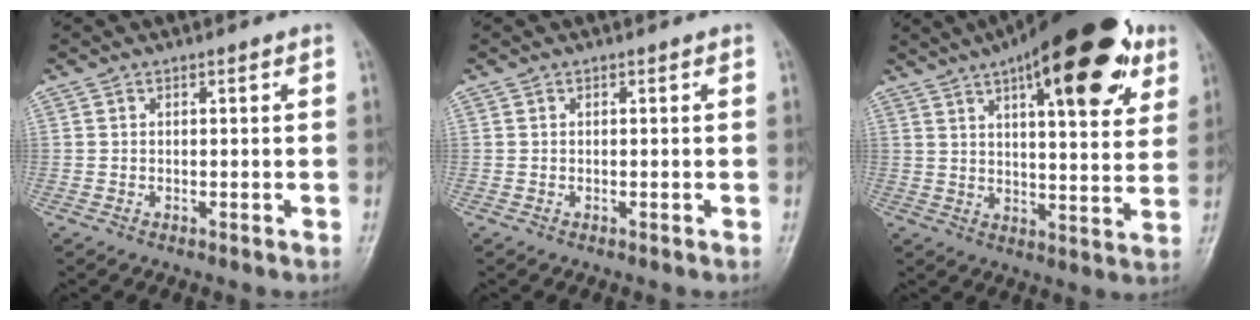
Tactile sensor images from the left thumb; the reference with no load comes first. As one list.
[{"total": 0.0}, {"total": 23.8, "force": [12.6, 8.0, 18.5], "torque": [-0.244, -0.017, 0.180]}]